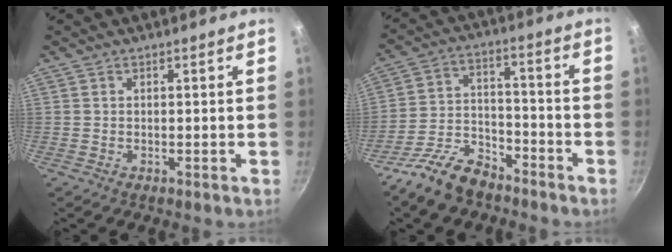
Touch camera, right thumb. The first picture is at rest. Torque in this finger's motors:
{"motor_torque": [0.88, 0.68, 0.66, -0.49, 0.21]}